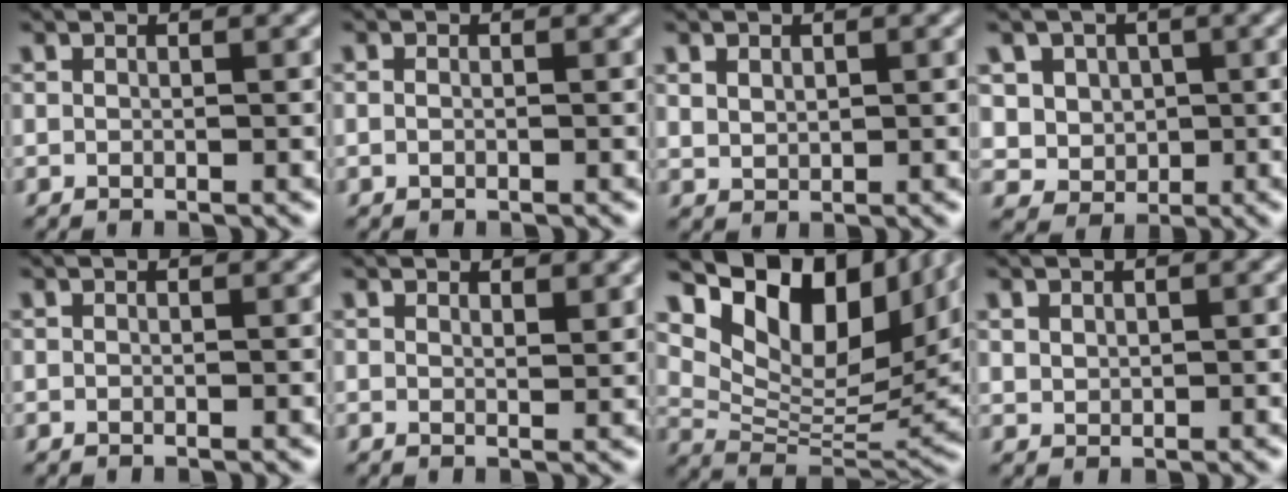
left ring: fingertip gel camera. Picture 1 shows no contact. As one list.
[{"total": 0.5, "force": [0.0, 0.4, 0.3], "torque": [-0.008, -0.001, 0.000]}, {"total": 1.4, "force": [0.9, 0.9, 0.6], "torque": [-0.014, -0.002, 0.021]}, {"total": 3.7, "force": [1.0, 3.4, 1.1], "torque": [-0.019, -0.007, 0.025]}, {"total": 0.0}, {"total": 1.9, "force": [1.6, 0.5, 0.8], "torque": [-0.010, -0.002, 0.029]}, {"total": 14.1, "force": [8.1, 7.0, 9.2], "torque": [-0.168, 0.016, 0.153]}, {"total": 1.2, "force": [0.8, 0.8, 0.3], "torque": [-0.007, -0.002, 0.020]}]